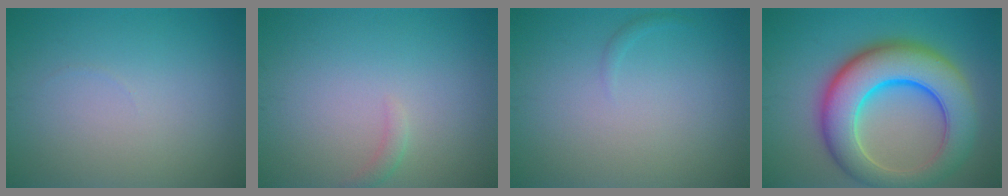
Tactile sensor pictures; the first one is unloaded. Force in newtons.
{"total": 0.9, "press": 0.8, "slide": 0.1}
{"total": 0.5, "press": 0.5, "slide": 0.1}
{"total": 10.8, "press": 10.8, "slide": 0.4}